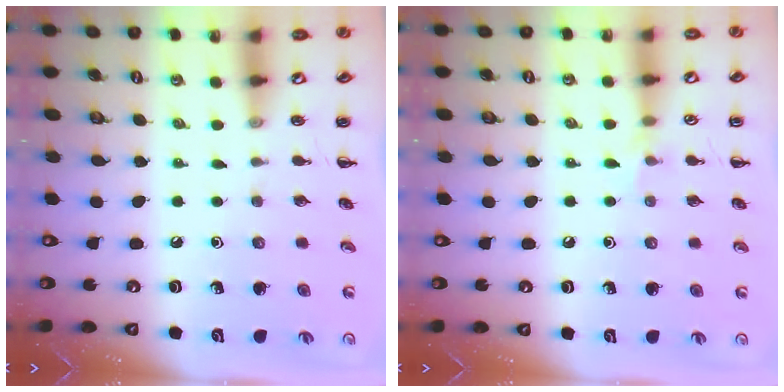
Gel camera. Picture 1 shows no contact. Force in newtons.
{"total": 4.8, "press": 4.5, "slide": 1.4}